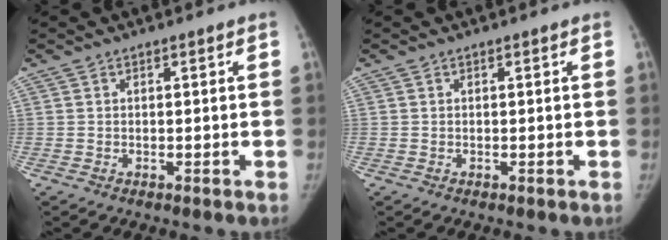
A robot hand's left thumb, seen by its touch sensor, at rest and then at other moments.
{"total": 0.0}